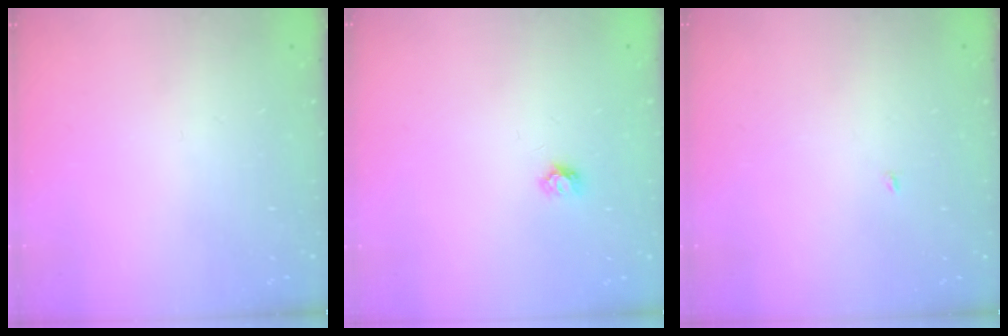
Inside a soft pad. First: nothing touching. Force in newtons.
{"total": 4.2, "press": 4.2, "slide": 0.4}
{"total": 1.9, "press": 1.9, "slide": 0.2}